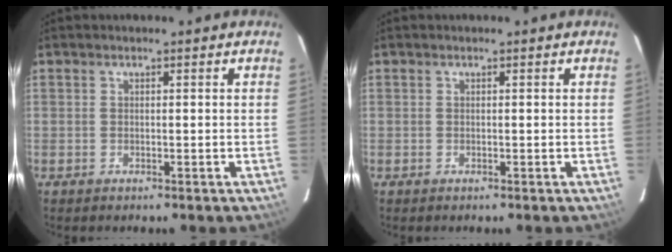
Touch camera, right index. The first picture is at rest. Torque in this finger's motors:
{"motor_torque": [0.00, 0.00, 0.00, 0.00]}